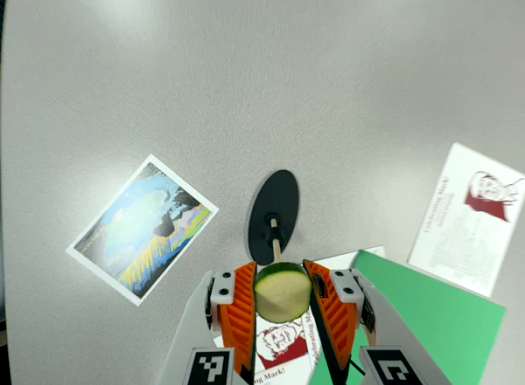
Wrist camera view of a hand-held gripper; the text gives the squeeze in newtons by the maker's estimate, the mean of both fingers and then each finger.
{"total": 13.8, "left": 14.1, "right": 13.6}